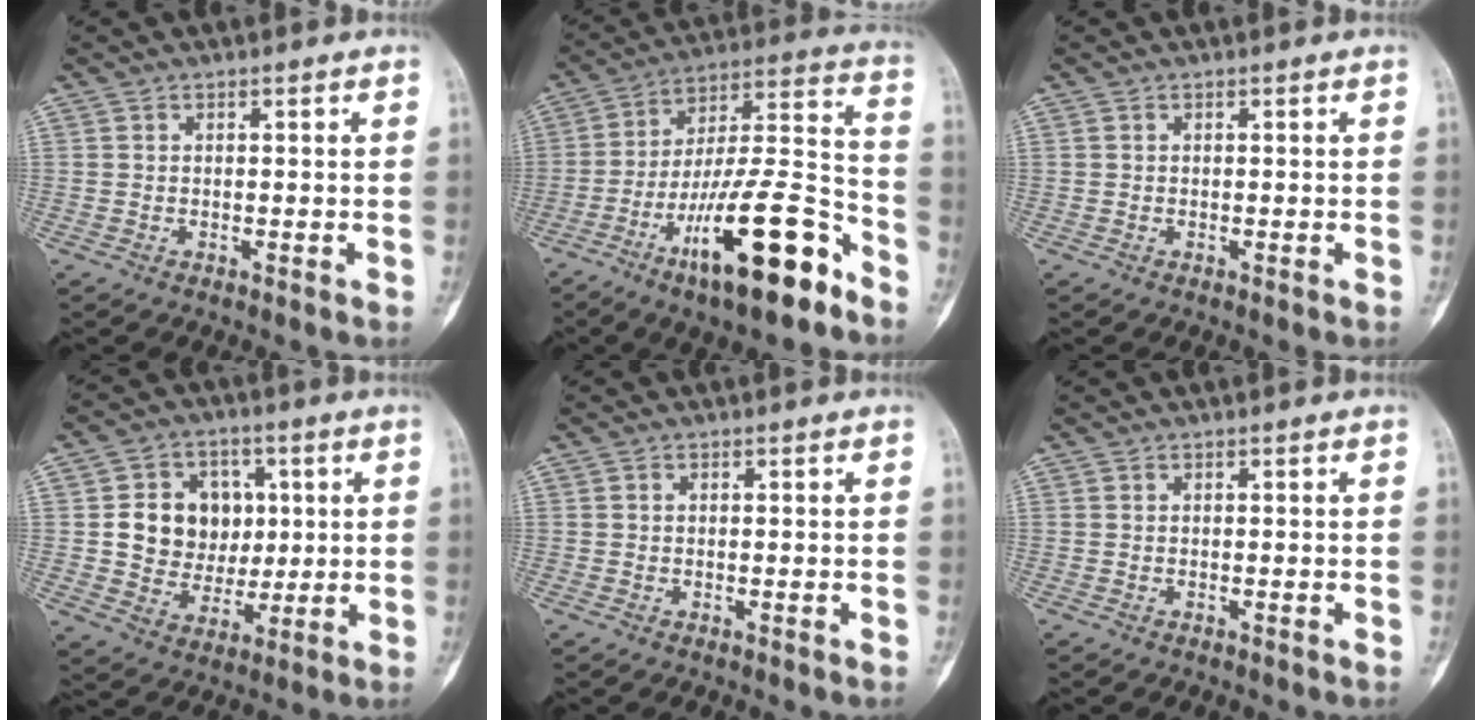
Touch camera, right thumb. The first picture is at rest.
{"total": 22.6, "force": [-12.6, 5.8, 17.9], "torque": [-0.305, 0.073, -0.211]}
{"total": 0.0}
{"total": 12.4, "force": [1.7, 10.8, 6.0], "torque": [-0.043, 0.003, 0.039]}
{"total": 0.0}
{"total": 0.0}